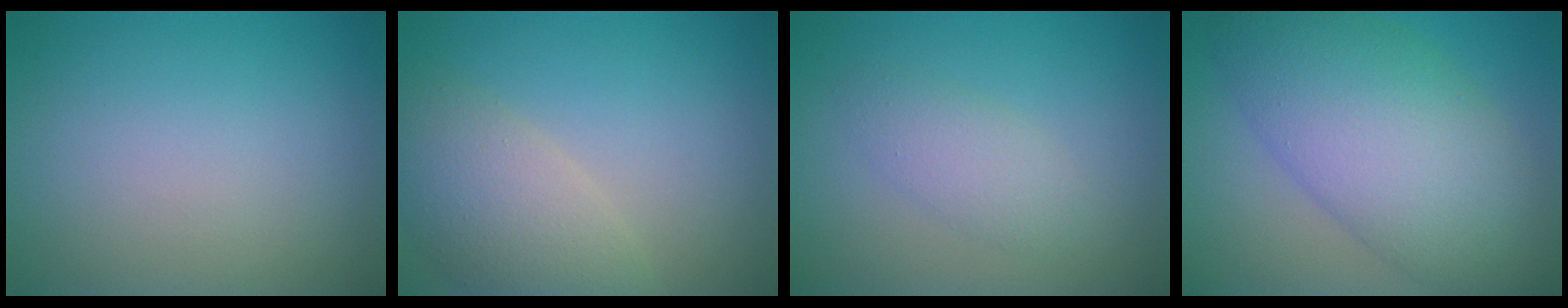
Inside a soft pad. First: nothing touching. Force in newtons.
{"total": 5.5, "press": 5.5, "slide": 0.5}
{"total": 2.2, "press": 2.2, "slide": 0.1}
{"total": 10.8, "press": 10.8, "slide": 0.2}